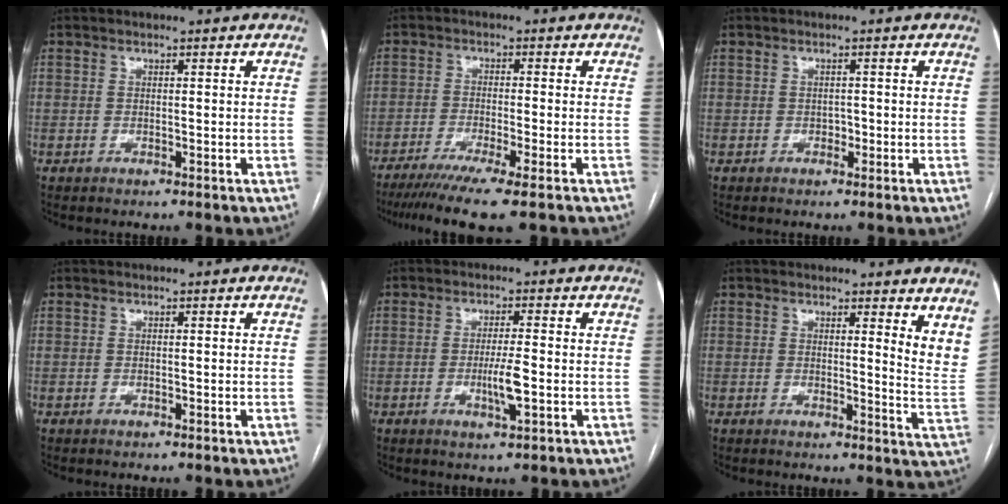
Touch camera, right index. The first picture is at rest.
{"total": 9.5, "force": [-7.0, -0.7, 6.4], "torque": [-0.092, -0.024, -0.109]}
{"total": 0.9, "force": [-0.3, 0.7, 0.5], "torque": [-0.007, 0.003, -0.004]}
{"total": 0.0}
{"total": 4.4, "force": [-1.1, 0.2, 4.3], "torque": [-0.082, -0.008, -0.019]}
{"total": 6.4, "force": [5.2, 0.6, 3.7], "torque": [-0.037, -0.037, 0.038]}